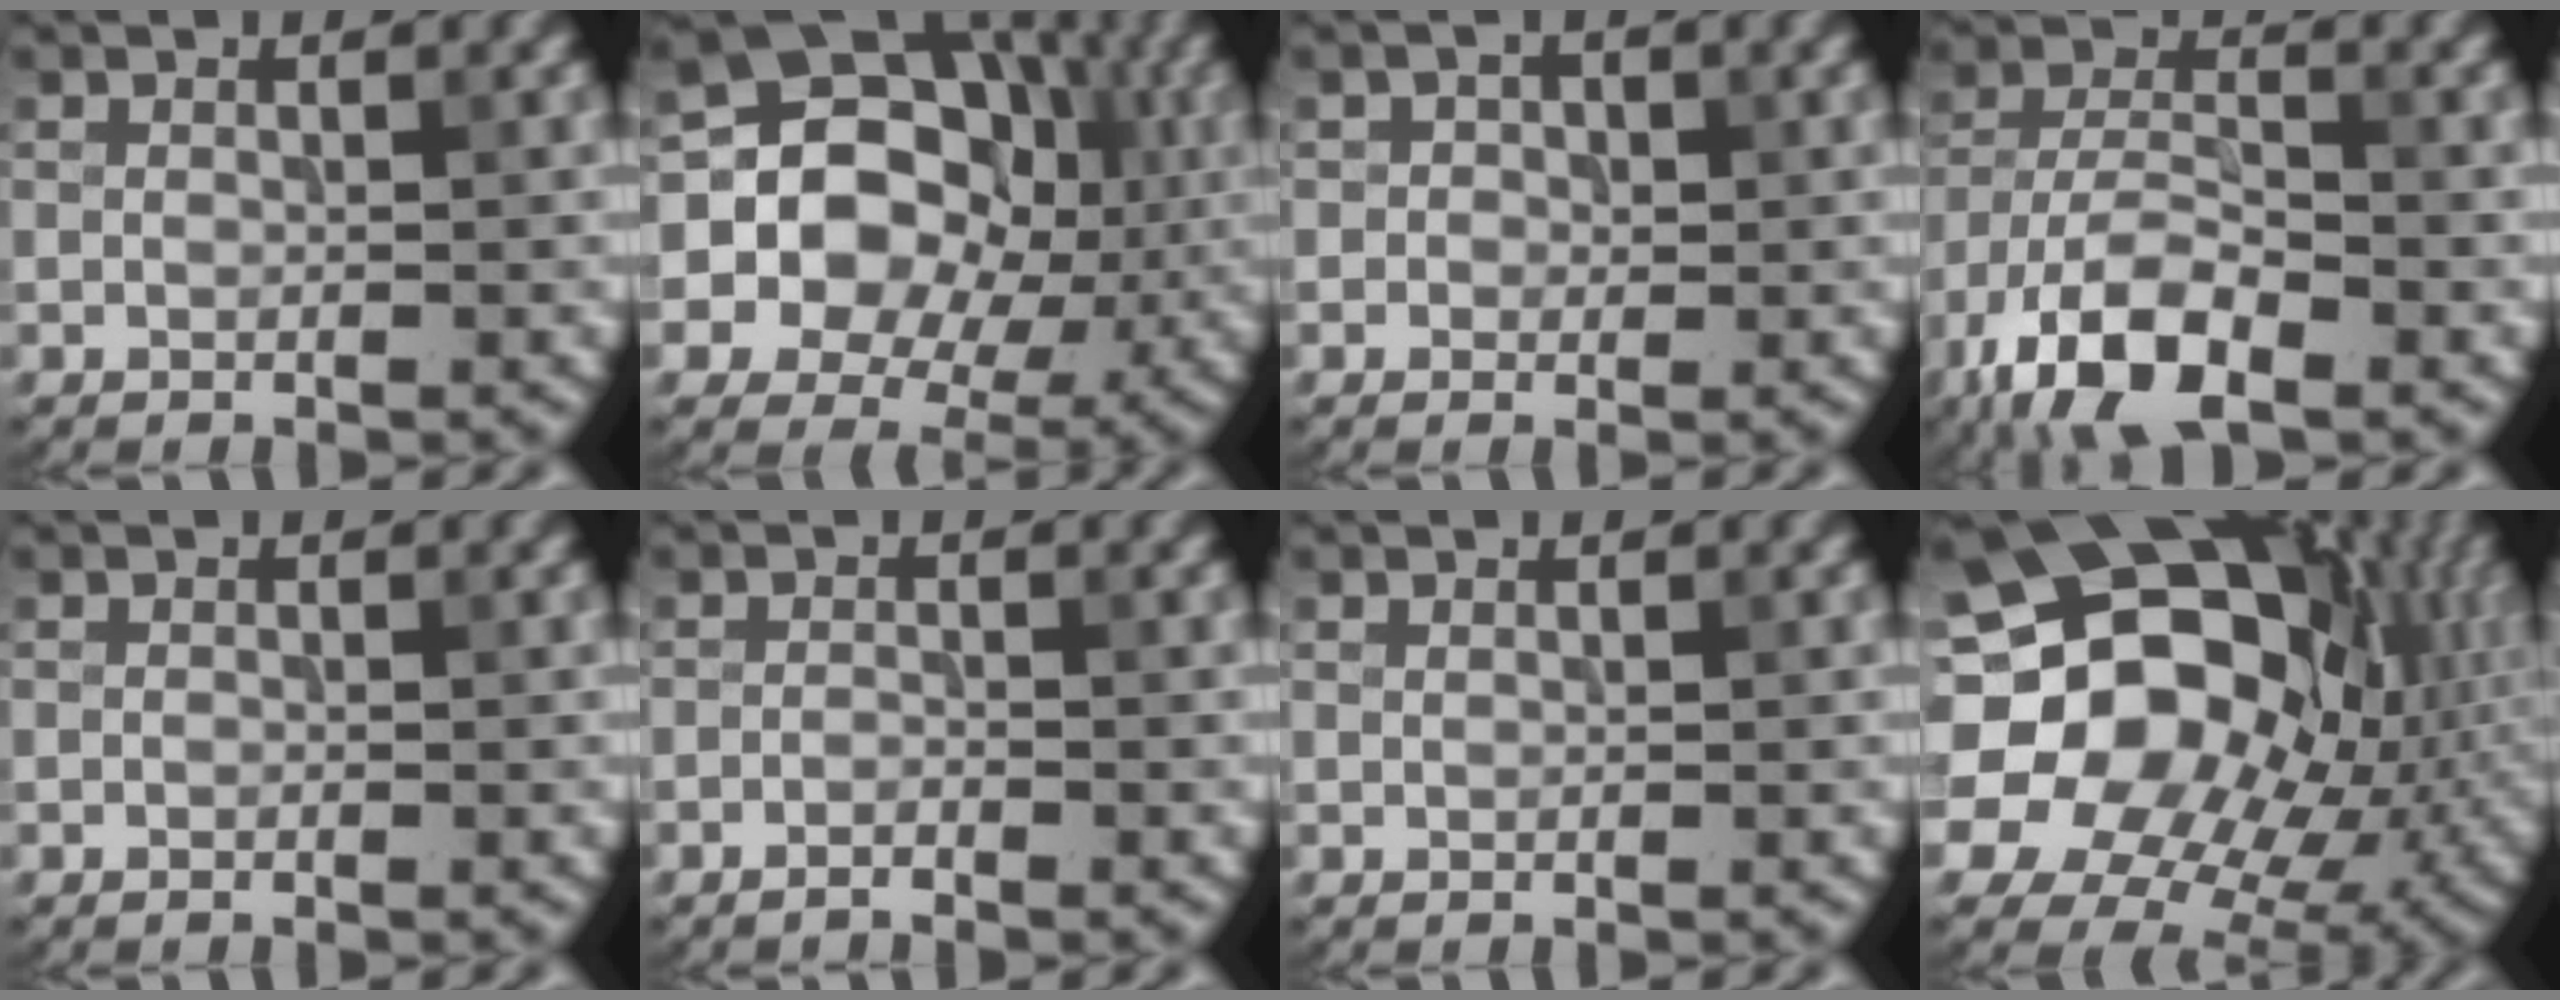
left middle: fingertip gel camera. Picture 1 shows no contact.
{"total": 14.6, "force": [0.3, 12.7, 7.1], "torque": [-0.132, 0.032, -0.018]}
{"total": 1.4, "force": [0.2, 1.3, 0.6], "torque": [-0.001, 0.000, -0.007]}
{"total": 10.3, "force": [-6.3, 4.2, 7.0], "torque": [-0.141, -0.009, -0.127]}
{"total": 0.0}
{"total": 0.9, "force": [-0.7, 0.1, 0.5], "torque": [-0.007, 0.001, -0.016]}
{"total": 0.0}
{"total": 21.6, "force": [4.5, 16.7, 12.9], "torque": [-0.252, 0.026, 0.083]}